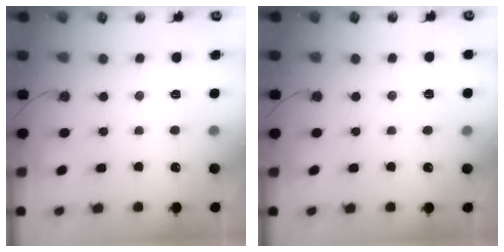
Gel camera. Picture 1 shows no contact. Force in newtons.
{"total": 3.5, "press": 3.5, "slide": 0.7}